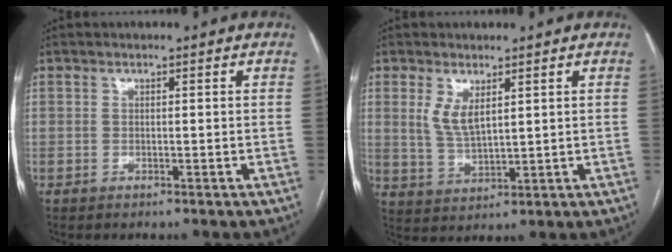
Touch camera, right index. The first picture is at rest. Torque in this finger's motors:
{"motor_torque": [0.21, 0.10, 0.34, 0.04]}